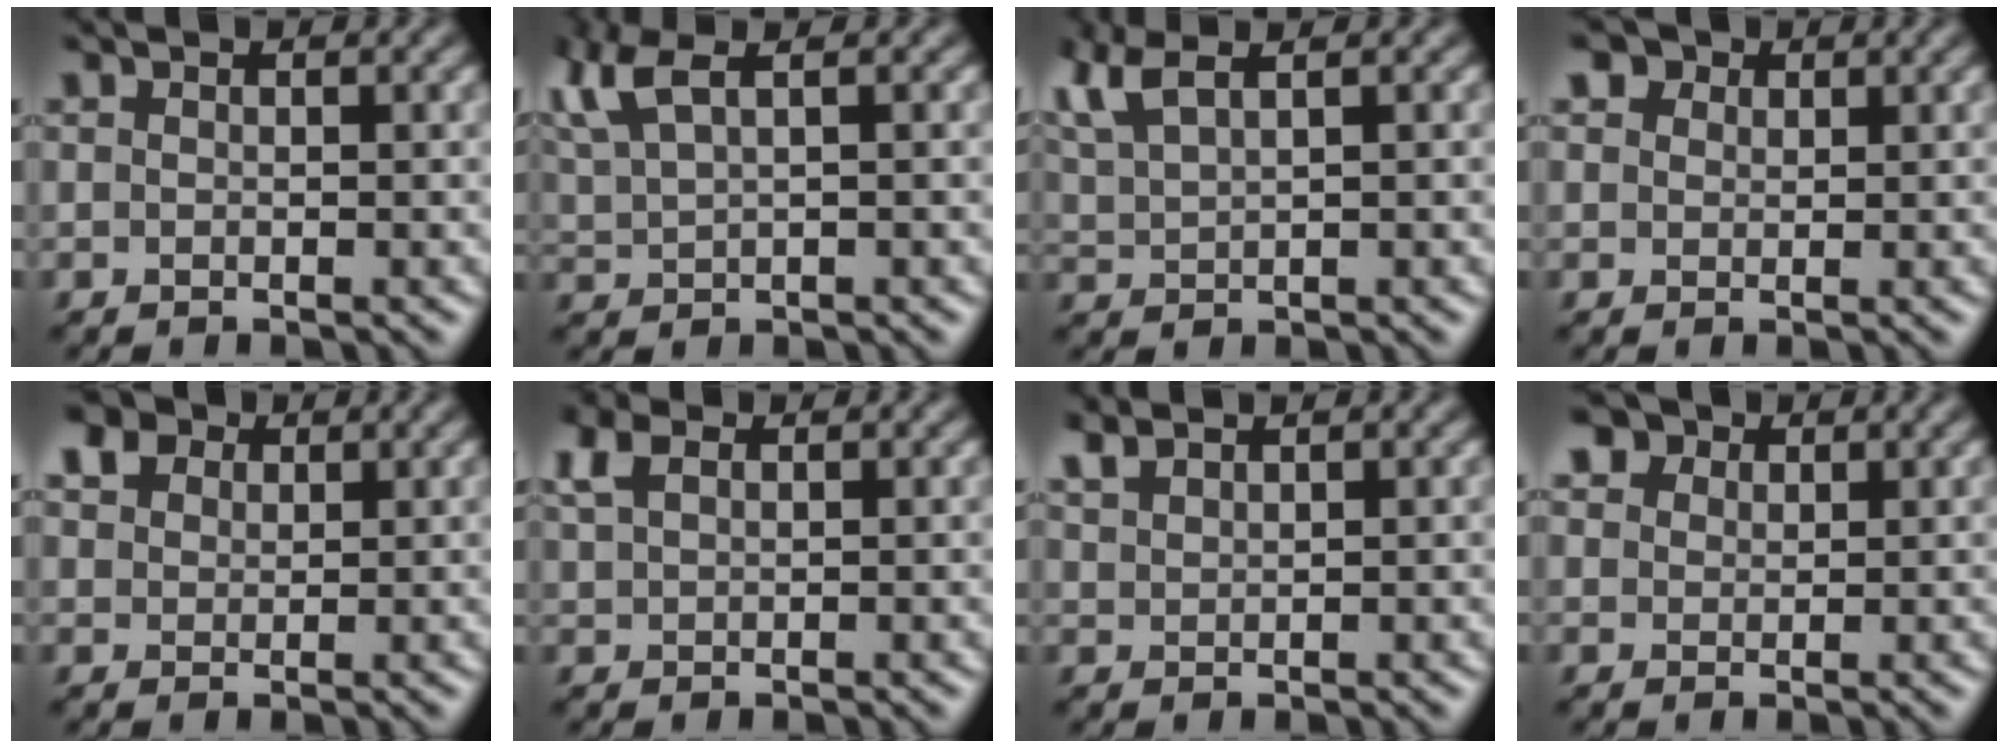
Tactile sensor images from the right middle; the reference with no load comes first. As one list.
[{"total": 6.3, "force": [3.5, 2.6, 4.5], "torque": [-0.116, 0.029, 0.059]}, {"total": 5.5, "force": [3.4, 2.2, 3.8], "torque": [-0.101, 0.028, 0.055]}, {"total": 3.0, "force": [2.1, 1.9, 1.0], "torque": [-0.025, -0.002, 0.031]}, {"total": 4.5, "force": [3.2, 2.7, 1.8], "torque": [-0.048, 0.008, 0.047]}, {"total": 2.7, "force": [1.5, 1.5, 1.7], "torque": [-0.046, 0.008, 0.032]}, {"total": 1.6, "force": [1.5, 0.4, 0.4], "torque": [-0.011, 0.003, 0.034]}, {"total": 4.0, "force": [2.9, 2.4, 1.4], "torque": [-0.036, 0.003, 0.046]}]